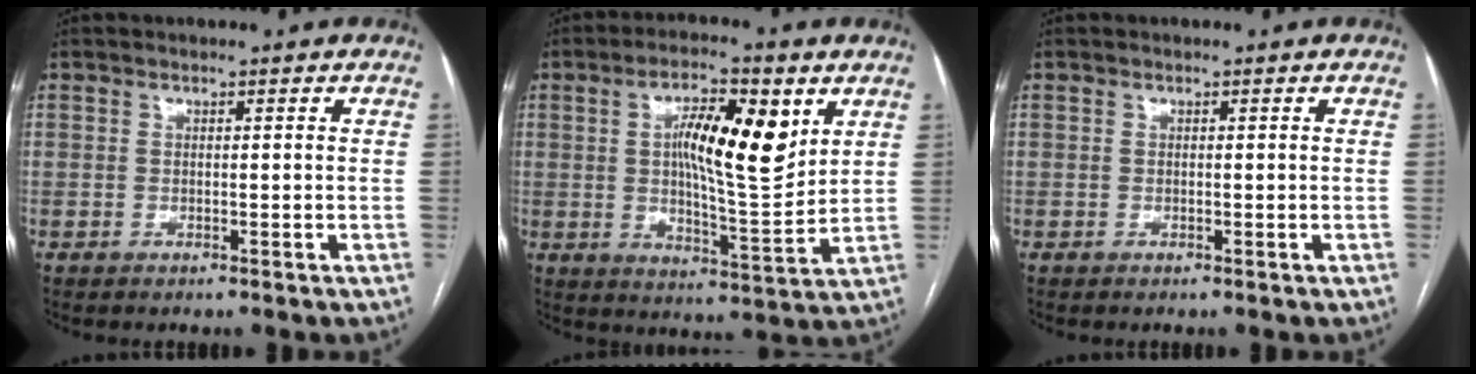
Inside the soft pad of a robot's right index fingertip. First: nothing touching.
{"total": 12.5, "force": [3.9, 2.9, 11.5], "torque": [-0.191, 0.006, 0.064]}
{"total": 0.0}